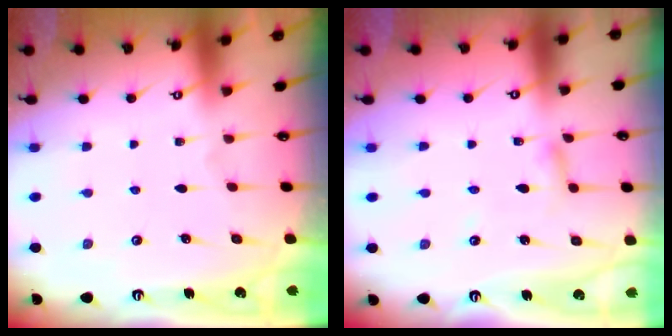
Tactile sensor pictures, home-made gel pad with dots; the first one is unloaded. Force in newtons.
{"total": 2.8, "press": 2.8, "slide": 0.3}